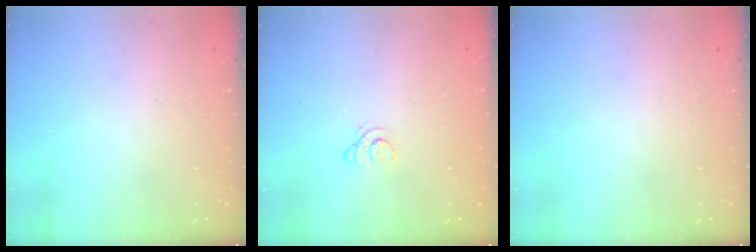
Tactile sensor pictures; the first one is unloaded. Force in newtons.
{"total": 1.6, "press": 1.6, "slide": 0.2}
{"total": 0.0}